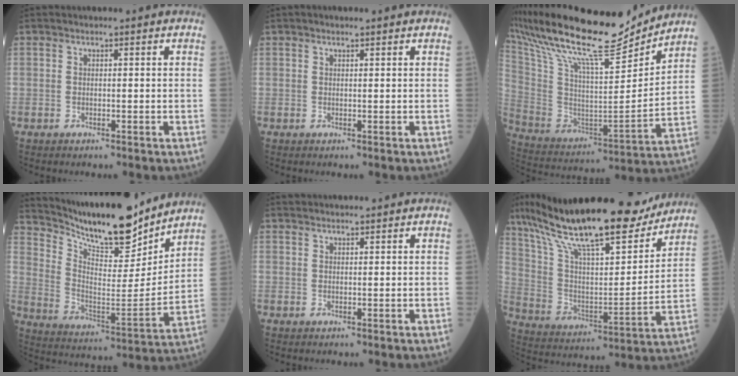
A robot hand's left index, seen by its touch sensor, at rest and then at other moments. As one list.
[{"total": 1.0, "force": [0.7, 0.2, 0.7], "torque": [-0.015, 0.008, 0.011]}, {"total": 23.6, "force": [20.5, 3.0, 11.3], "torque": [-0.232, -0.011, 0.344]}, {"total": 17.5, "force": [15.8, 3.0, 6.9], "torque": [-0.136, -0.026, 0.262]}, {"total": 2.3, "force": [2.2, 0.3, 0.6], "torque": [-0.006, 0.027, 0.037]}, {"total": 26.7, "force": [21.5, 5.3, 14.9], "torque": [-0.268, 0.009, 0.347]}]